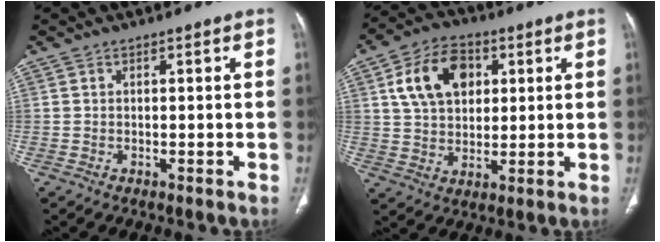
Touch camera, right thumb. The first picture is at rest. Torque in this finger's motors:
{"motor_torque": [-0.01, 1.47, 1.09, -0.26, 0.10]}